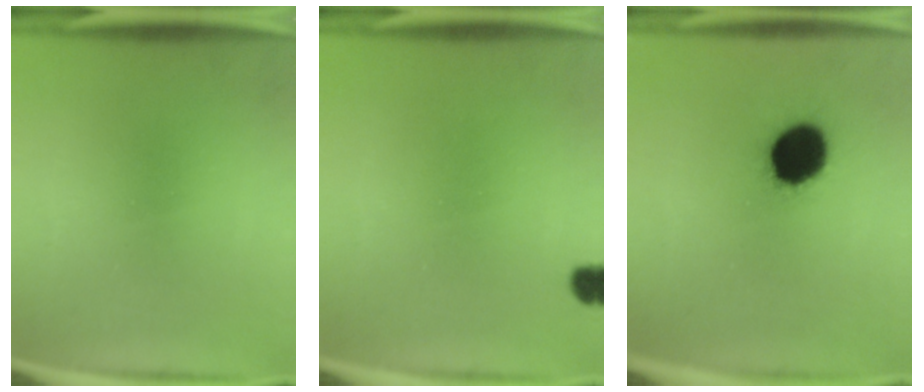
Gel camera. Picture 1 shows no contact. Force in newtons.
{"total": 1.8}
{"total": 15.2}